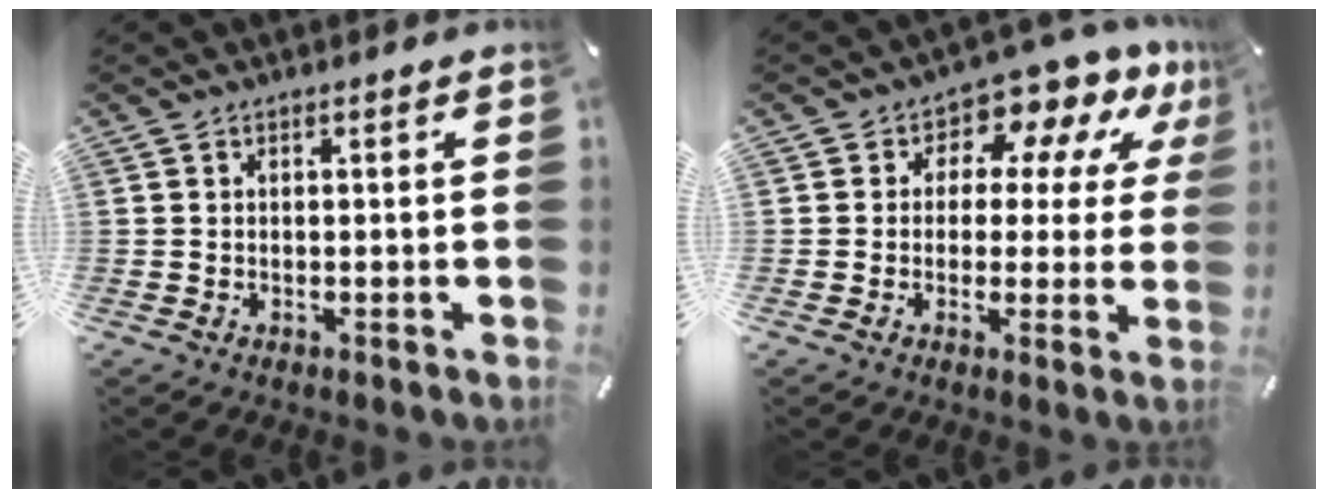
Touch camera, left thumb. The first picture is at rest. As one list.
[{"total": 8.3, "force": [4.6, 5.6, 4.1], "torque": [-0.064, -0.032, 0.080]}]